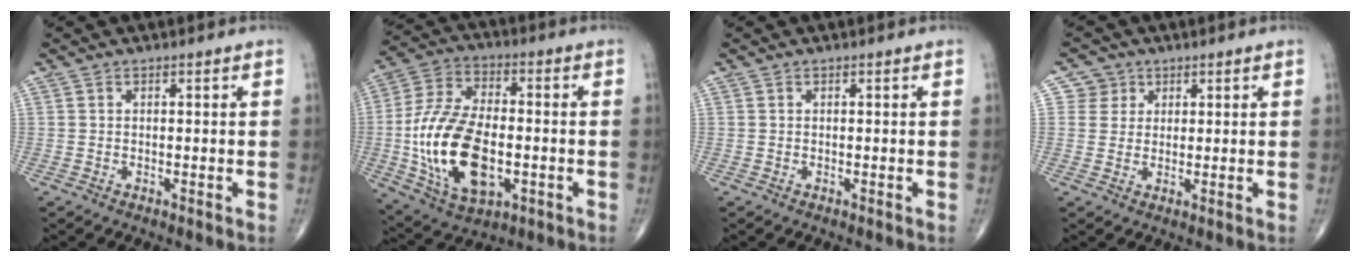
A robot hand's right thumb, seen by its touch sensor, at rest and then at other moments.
{"total": 20.3, "force": [-3.4, 11.2, 16.6], "torque": [-0.319, 0.012, -0.052]}
{"total": 0.0}
{"total": 3.6, "force": [1.4, 3.3, -0.2], "torque": [0.030, -0.003, 0.016]}